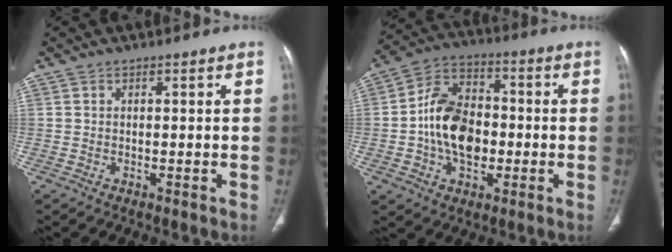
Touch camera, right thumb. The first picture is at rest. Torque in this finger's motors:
{"motor_torque": [2.10, 2.01, 1.56, -0.55, 0.19]}